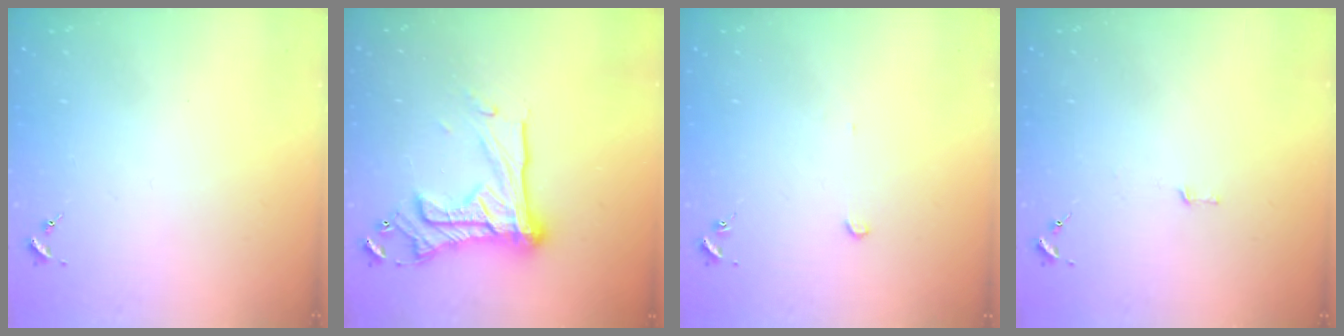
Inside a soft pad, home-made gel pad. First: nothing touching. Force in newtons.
{"total": 20.9, "press": 20.8, "slide": 2.0}
{"total": 2.2, "press": 2.2, "slide": 0.2}
{"total": 2.8, "press": 2.8, "slide": 0.2}